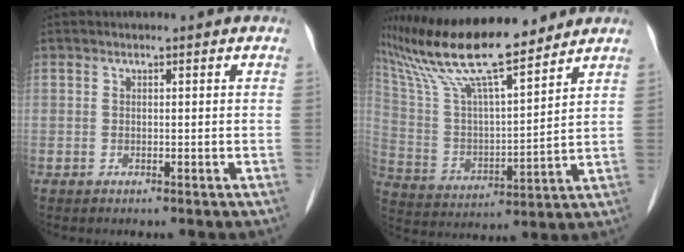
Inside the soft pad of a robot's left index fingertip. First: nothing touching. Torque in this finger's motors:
{"motor_torque": [1.06, -1.08, 0.32, 0.21]}